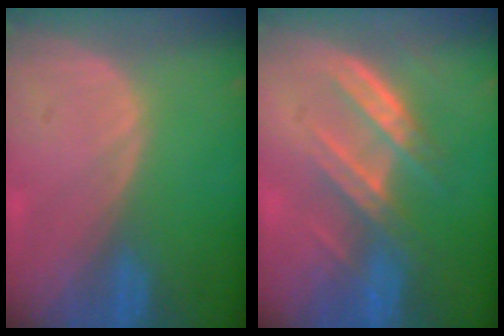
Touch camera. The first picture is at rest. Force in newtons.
{"total": 7.2, "press": 6.7, "slide": 2.6}